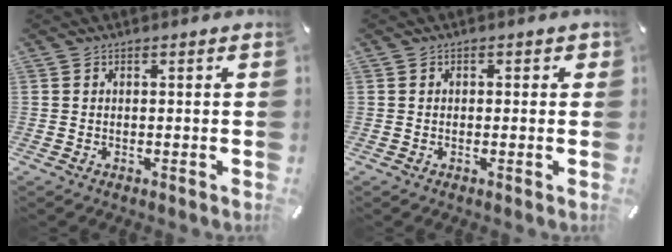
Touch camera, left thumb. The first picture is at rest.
{"total": 1.0, "force": [-0.2, 0.9, 0.4], "torque": [-0.008, 0.005, -0.006]}